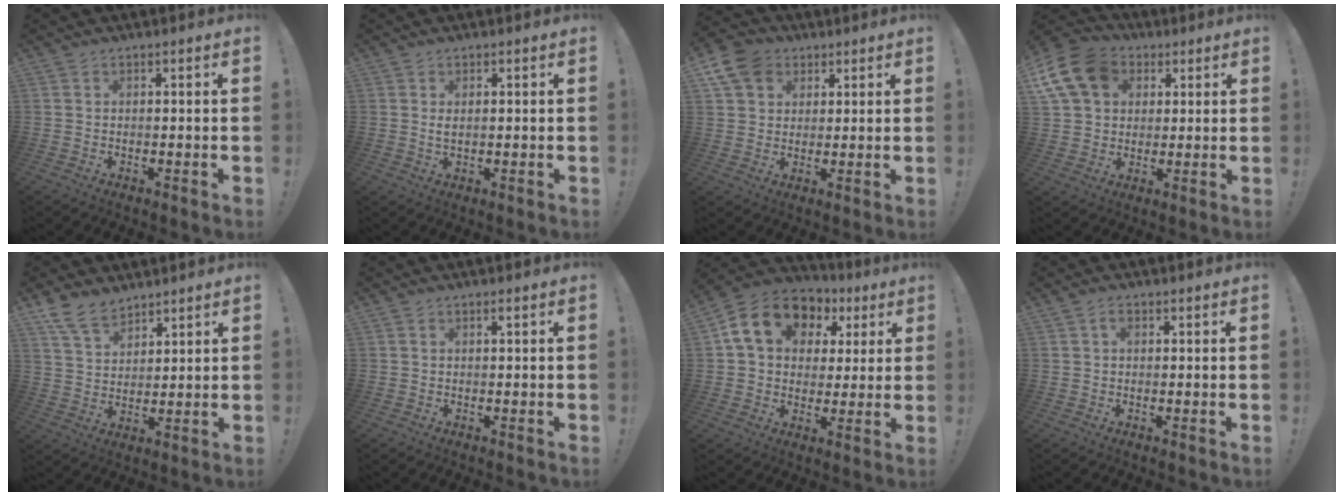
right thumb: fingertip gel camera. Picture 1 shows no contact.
{"total": 1.7, "force": [0.7, 0.6, 1.4], "torque": [-0.022, -0.001, 0.010]}
{"total": 10.0, "force": [4.6, 7.9, 3.9], "torque": [-0.067, -0.017, 0.094]}
{"total": 15.4, "force": [5.6, 12.0, 7.9], "torque": [-0.137, -0.017, 0.111]}
{"total": 9.5, "force": [7.7, 4.6, 3.1], "torque": [-0.066, -0.046, 0.151]}
{"total": 0.5, "force": [0.1, -0.2, 0.5], "torque": [-0.008, -0.002, 0.001]}
{"total": 16.1, "force": [6.6, 11.9, 8.6], "torque": [-0.133, -0.015, 0.127]}
{"total": 1.5, "force": [0.4, 0.9, 1.0], "torque": [-0.015, 0.001, 0.004]}